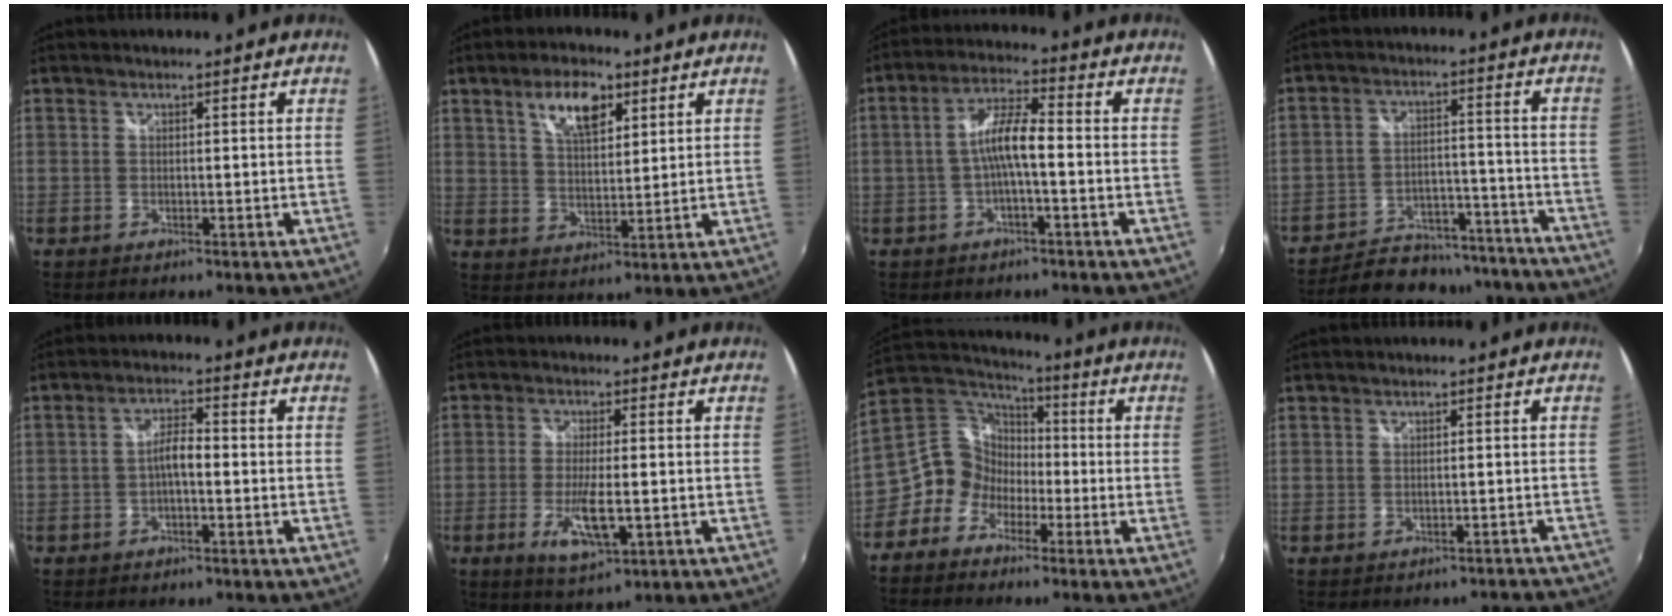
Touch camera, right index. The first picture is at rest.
{"total": 8.2, "force": [4.4, 3.5, 6.0], "torque": [-0.107, 0.013, 0.079]}
{"total": 6.3, "force": [-1.6, 1.1, 6.0], "torque": [-0.124, 0.014, -0.029]}
{"total": 21.4, "force": [-18.8, 8.0, 6.2], "torque": [-0.131, 0.032, -0.240]}
{"total": 3.5, "force": [-1.2, 1.1, 3.1], "torque": [-0.060, 0.010, -0.022]}
{"total": 8.0, "force": [-2.7, 1.9, 7.3], "torque": [-0.145, -0.017, -0.045]}
{"total": 9.5, "force": [-3.7, 8.1, 3.3], "torque": [-0.068, 0.032, -0.085]}
{"total": 5.6, "force": [-5.1, 2.3, 0.6], "torque": [0.010, 0.023, -0.048]}